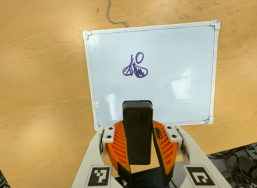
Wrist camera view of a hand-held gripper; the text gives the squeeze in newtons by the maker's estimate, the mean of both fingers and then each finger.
{"total": 10.3, "left": 8.2, "right": 12.4}